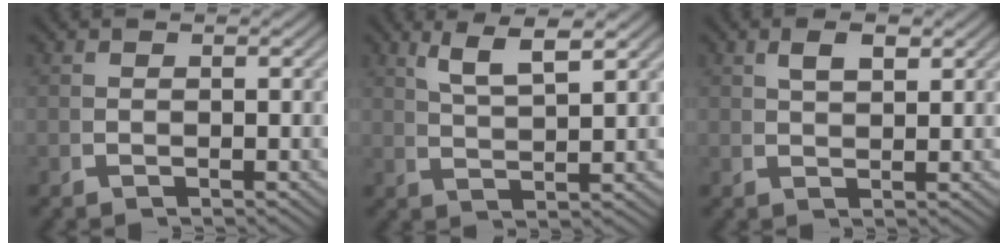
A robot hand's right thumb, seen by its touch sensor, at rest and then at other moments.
{"total": 4.7, "force": [3.5, 0.6, 3.1], "torque": [-0.047, 0.013, 0.068]}
{"total": 2.0, "force": [1.4, 0.3, 1.3], "torque": [-0.014, 0.007, 0.031]}